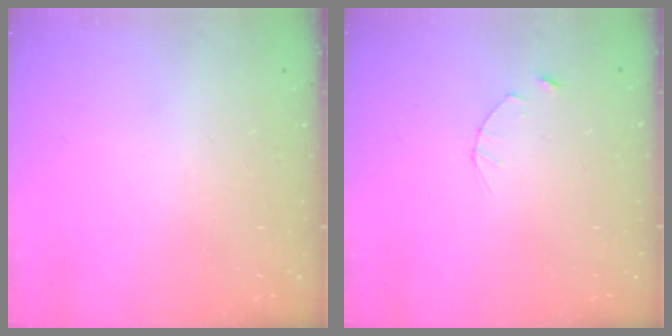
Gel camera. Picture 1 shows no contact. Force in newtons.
{"total": 2.5, "press": 2.4, "slide": 0.3}